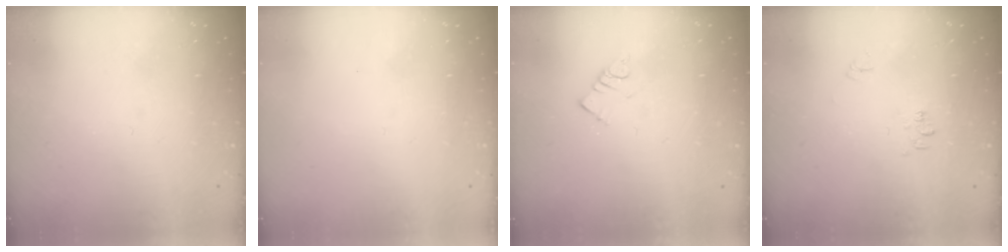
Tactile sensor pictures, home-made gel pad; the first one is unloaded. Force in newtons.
{"total": 1.7, "press": 1.6, "slide": 0.1}
{"total": 3.2, "press": 3.1, "slide": 0.5}
{"total": 3.9, "press": 3.9, "slide": 0.5}